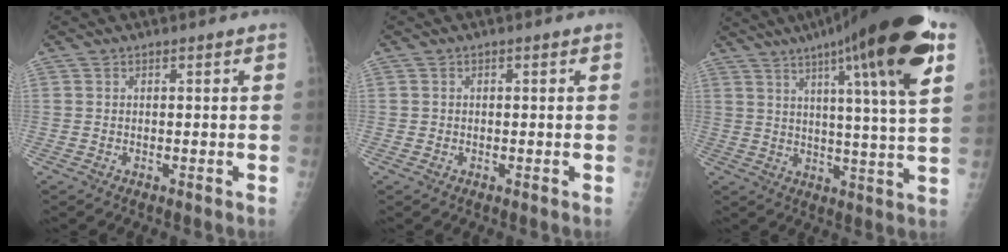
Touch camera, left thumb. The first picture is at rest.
{"total": 0.6, "force": [-0.2, 0.5, -0.2], "torque": [0.006, 0.003, -0.004]}
{"total": 23.8, "force": [12.1, 2.9, 20.2], "torque": [-0.299, -0.021, 0.169]}